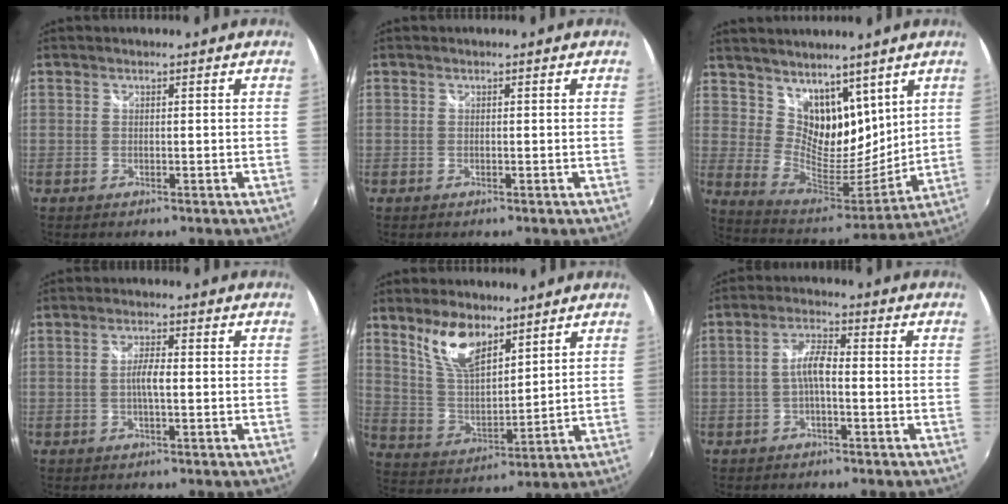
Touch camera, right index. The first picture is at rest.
{"total": 0.0}
{"total": 15.1, "force": [9.7, 9.0, 7.2], "torque": [-0.128, -0.005, 0.189]}
{"total": 3.0, "force": [-0.4, 0.5, 2.9], "torque": [-0.054, 0.002, -0.009]}
{"total": 11.1, "force": [7.5, 4.7, 6.8], "torque": [-0.127, 0.006, 0.151]}
{"total": 4.2, "force": [-1.2, 1.1, 3.9], "torque": [-0.079, 0.012, -0.024]}